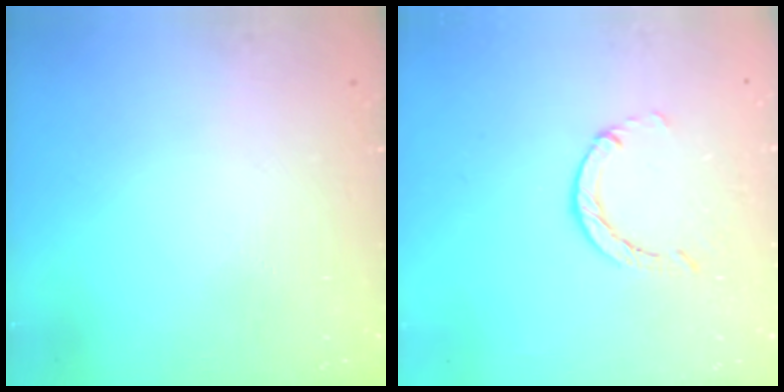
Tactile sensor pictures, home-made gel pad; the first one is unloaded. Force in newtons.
{"total": 1.2, "press": 1.2, "slide": 0.2}